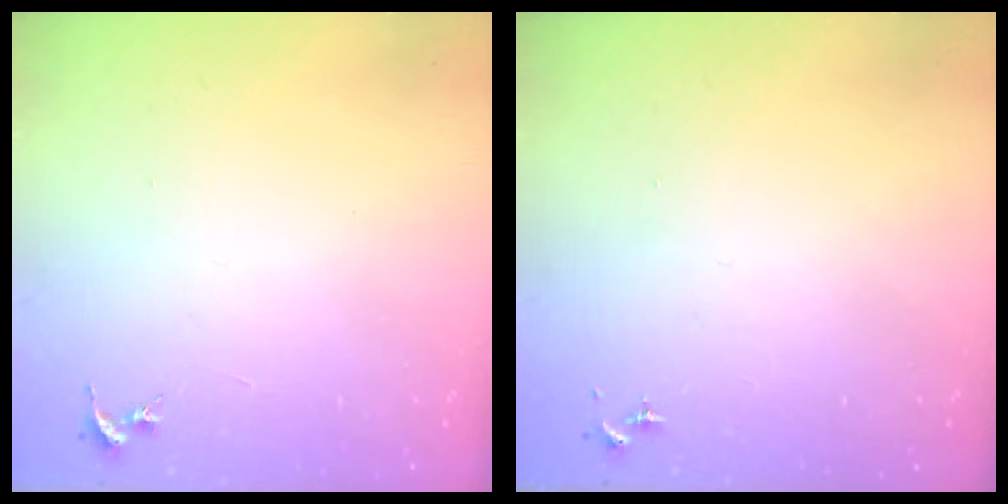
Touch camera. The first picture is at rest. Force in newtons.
{"total": 0.0}